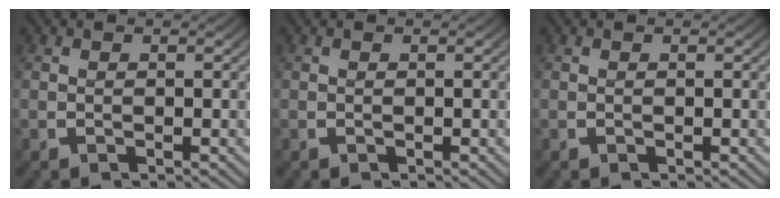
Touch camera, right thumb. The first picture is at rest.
{"total": 0.0}
{"total": 0.0}